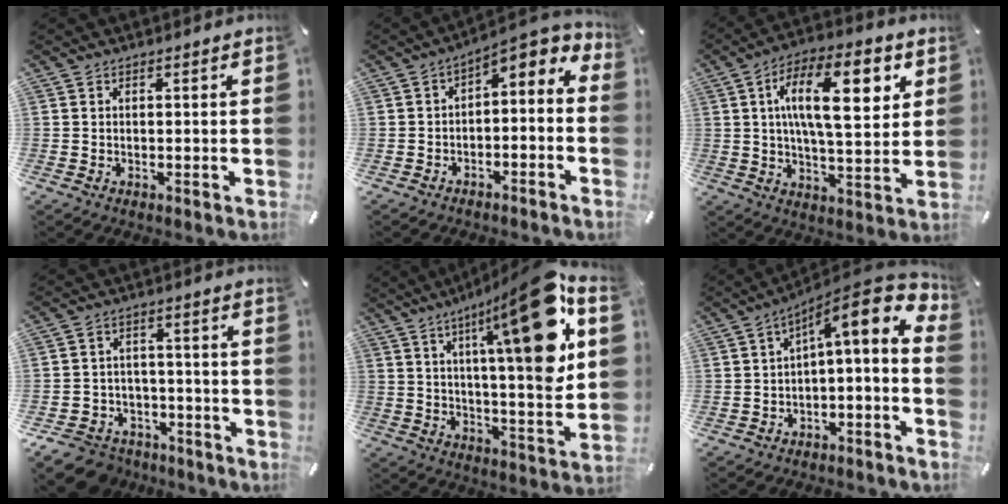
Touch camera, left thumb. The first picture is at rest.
{"total": 3.5, "force": [1.1, 2.2, 2.5], "torque": [-0.035, -0.022, 0.006]}
{"total": 17.9, "force": [5.8, 7.3, 15.3], "torque": [-0.244, 0.001, 0.086]}
{"total": 8.4, "force": [-5.9, 5.6, 2.3], "torque": [-0.049, 0.036, -0.109]}
{"total": 24.6, "force": [9.5, 6.4, 21.8], "torque": [-0.310, -0.058, 0.130]}
{"total": 11.6, "force": [5.0, 3.3, 9.9], "torque": [-0.145, -0.046, 0.078]}